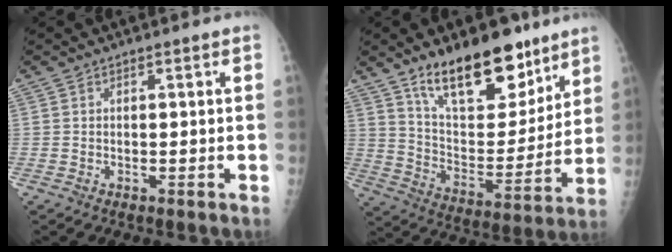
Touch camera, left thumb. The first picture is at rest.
{"total": 19.9, "force": [13.8, 8.8, 11.4], "torque": [-0.126, -0.086, 0.232]}